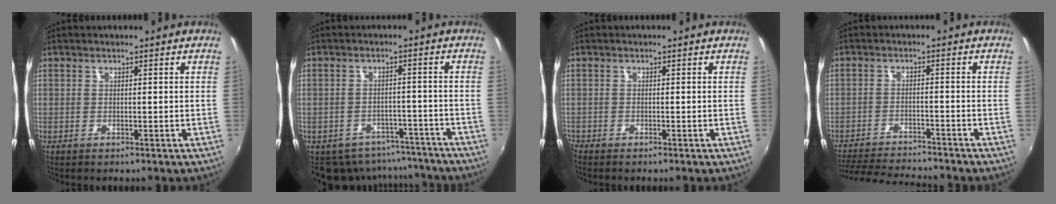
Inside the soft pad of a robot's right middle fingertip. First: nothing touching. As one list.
[{"total": 11.4, "force": [-9.2, 6.1, 2.8], "torque": [-0.065, 0.014, -0.104]}, {"total": 0.9, "force": [-0.9, 0.2, 0.1], "torque": [-0.006, -0.005, -0.022]}, {"total": 12.6, "force": [-11.7, 1.3, 4.5], "torque": [-0.108, -0.013, -0.186]}]